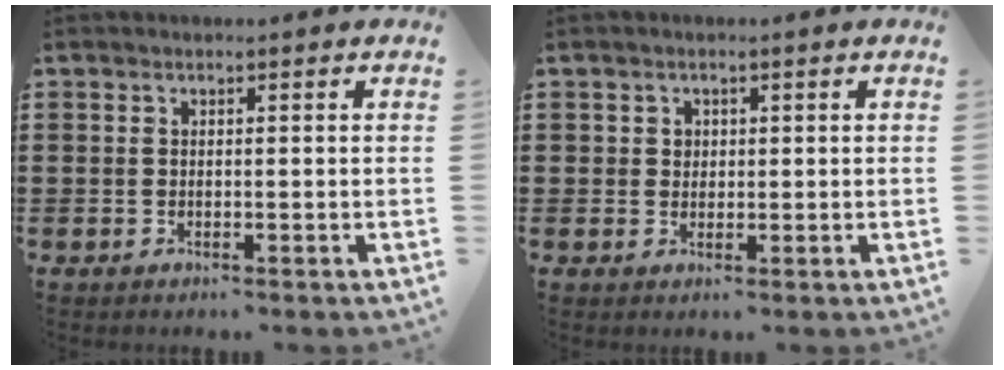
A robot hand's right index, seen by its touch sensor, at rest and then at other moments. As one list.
[{"total": 1.4, "force": [0.4, 1.3, 0.3], "torque": [-0.010, 0.006, 0.007]}]